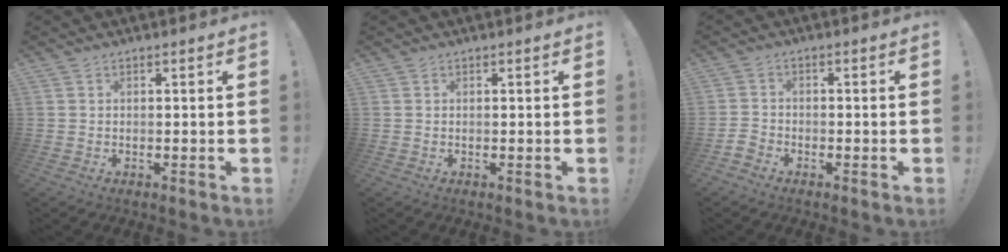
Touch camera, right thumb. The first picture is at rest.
{"total": 0.0}
{"total": 3.2, "force": [-2.5, 1.7, 0.9], "torque": [-0.030, 0.007, -0.049]}